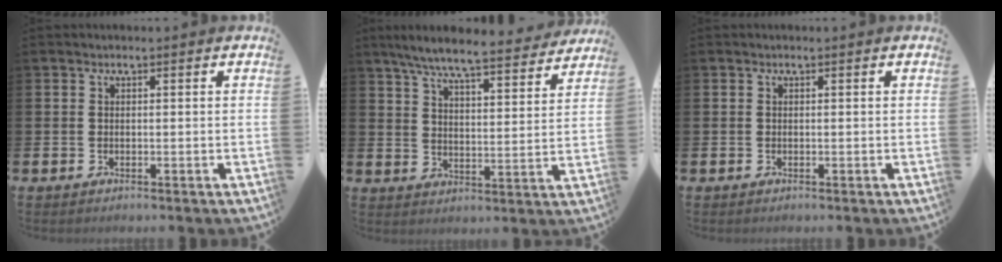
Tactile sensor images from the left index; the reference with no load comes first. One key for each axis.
{"total": 7.8, "fx": 7.2, "fy": 0.5, "fz": 2.8, "tx": -0.078, "ty": -0.045, "tz": 0.124}
{"total": 0.0}